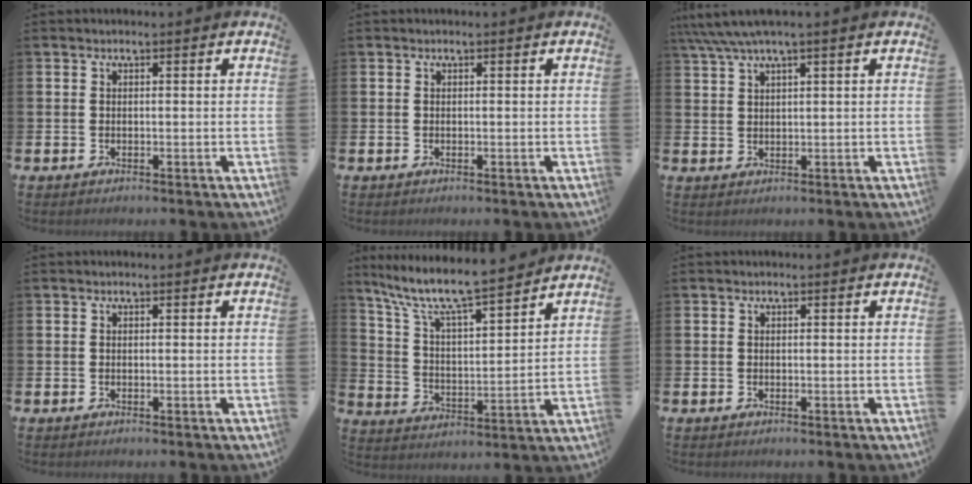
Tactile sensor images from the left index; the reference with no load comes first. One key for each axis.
{"total": 0.0}
{"total": 3.7, "fx": 2.8, "fy": 0.2, "fz": 2.5, "tx": -0.060, "ty": 0.003, "tz": 0.052}
{"total": 0.0}
{"total": 9.2, "fx": 8.4, "fy": 0.8, "fz": 3.7, "tx": -0.108, "ty": -0.058, "tz": 0.142}
{"total": 0.0}